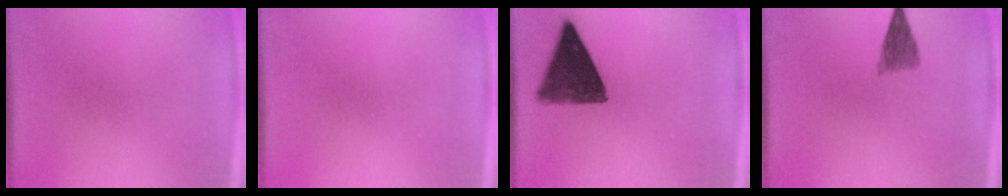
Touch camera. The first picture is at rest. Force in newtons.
{"total": 0.0}
{"total": 11.5}
{"total": 3.2}